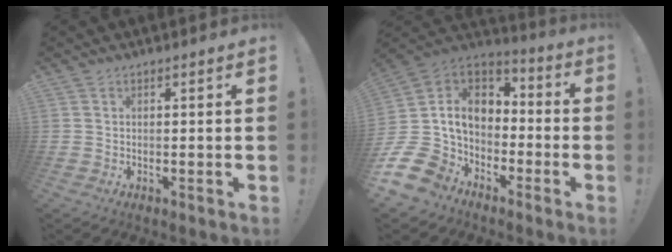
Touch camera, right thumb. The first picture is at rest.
{"total": 13.6, "force": [-3.1, 10.9, 7.5], "torque": [-0.150, 0.007, -0.047]}